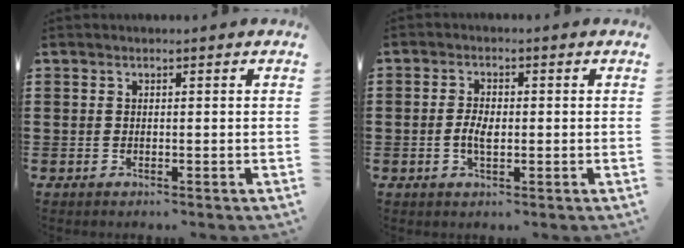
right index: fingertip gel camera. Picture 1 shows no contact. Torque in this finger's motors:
{"motor_torque": [2.14, 0.00, 0.18, 0.02]}